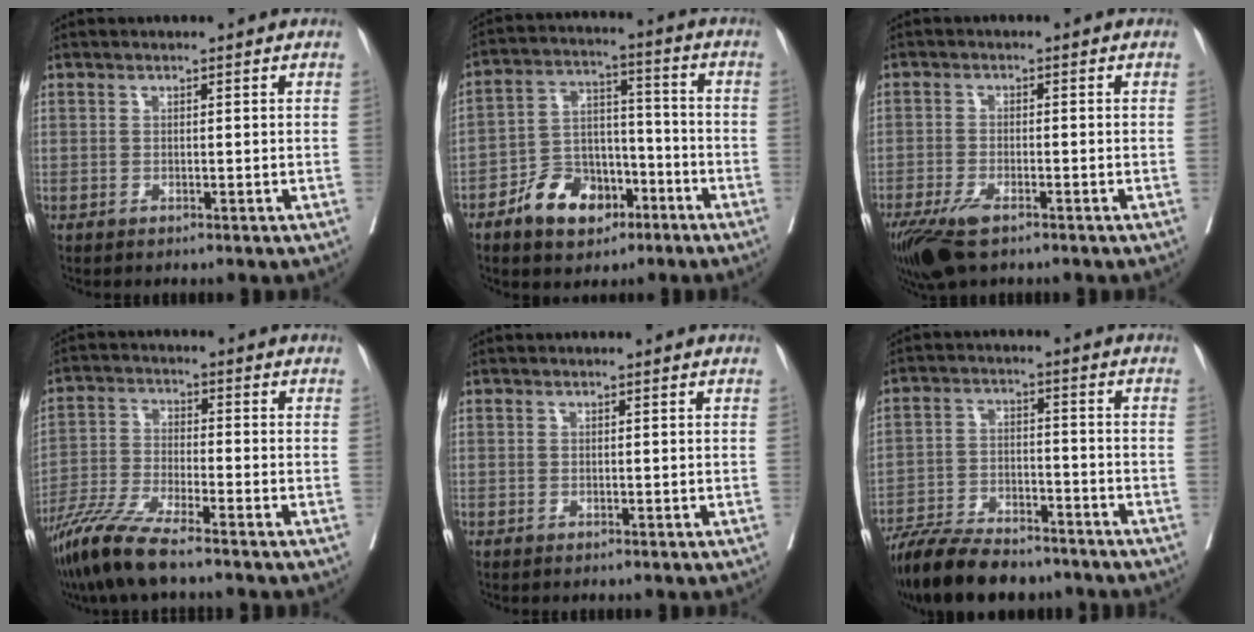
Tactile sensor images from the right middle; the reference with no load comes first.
{"total": 10.2, "force": [-5.9, 6.3, 5.5], "torque": [-0.101, 0.022, -0.097]}
{"total": 6.9, "force": [-4.7, 2.1, 4.6], "torque": [-0.086, -0.014, -0.084]}
{"total": 9.2, "force": [-7.1, 0.3, 5.7], "torque": [-0.120, -0.032, -0.142]}
{"total": 0.0}
{"total": 14.4, "force": [-12.2, 4.2, 6.4], "torque": [-0.108, -0.006, -0.199]}